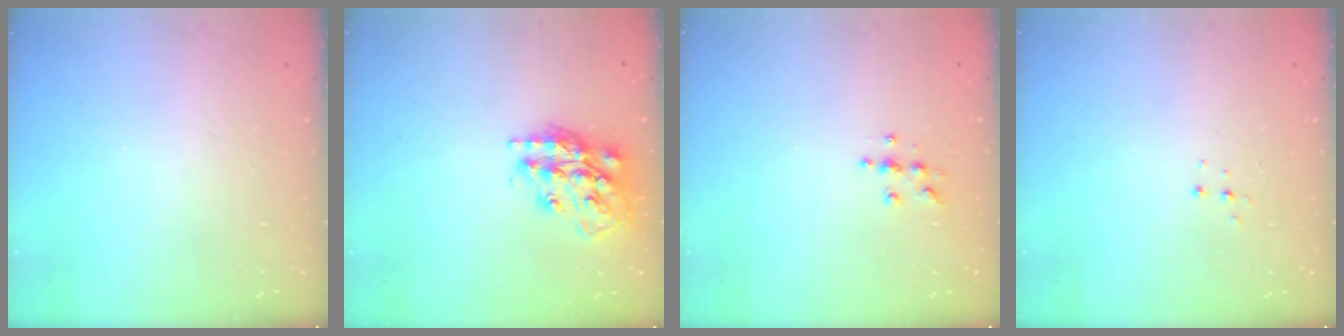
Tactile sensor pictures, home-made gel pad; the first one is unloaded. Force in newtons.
{"total": 16.6, "press": 16.5, "slide": 1.1}
{"total": 4.9, "press": 4.9, "slide": 0.2}
{"total": 4.2, "press": 4.2, "slide": 0.5}